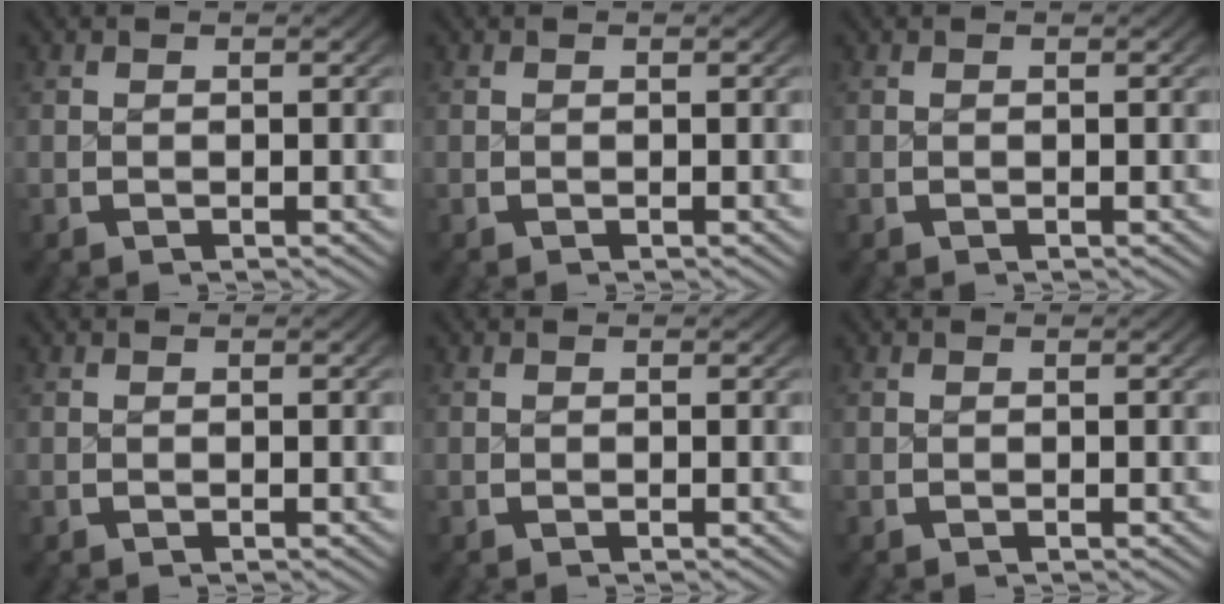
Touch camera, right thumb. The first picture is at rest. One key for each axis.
{"total": 0.0}
{"total": 0.0}
{"total": 0.0}
{"total": 0.0}
{"total": 0.0}